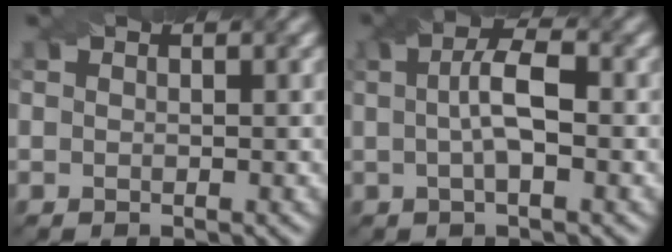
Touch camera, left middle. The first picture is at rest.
{"total": 4.0, "force": [0.2, 1.1, 3.8], "torque": [-0.069, 0.009, 0.001]}